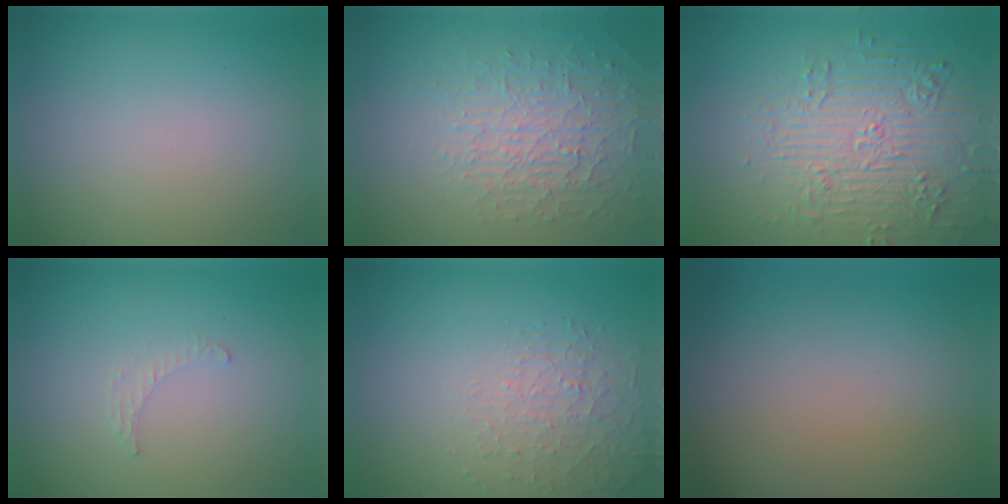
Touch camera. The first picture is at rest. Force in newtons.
{"total": 4.6, "press": 3.1, "slide": 3.4}
{"total": 7.0, "press": 6.9, "slide": 1.6}
{"total": 0.8, "press": 0.8, "slide": 0.3}
{"total": 1.5, "press": 0.8, "slide": 1.3}
{"total": 0.0}